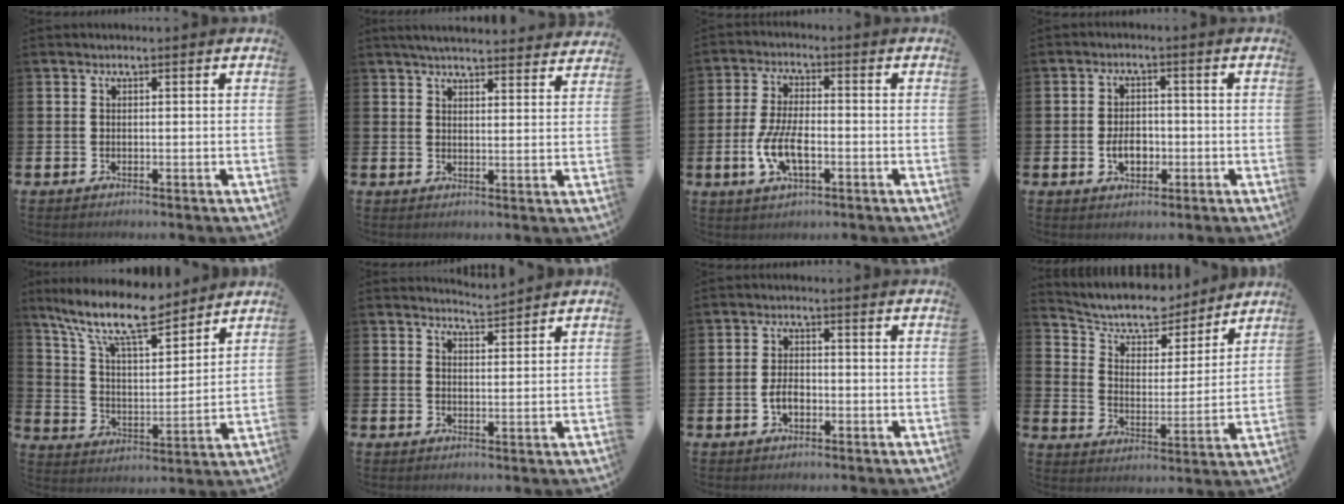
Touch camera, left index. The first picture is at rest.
{"total": 4.7, "force": [4.6, 0.4, 1.0], "torque": [-0.027, -0.024, 0.082]}
{"total": 6.6, "force": [-1.8, 2.8, 5.7], "torque": [-0.113, -0.001, -0.035]}
{"total": 3.6, "force": [-0.9, 2.5, 2.5], "torque": [-0.029, -0.005, -0.022]}
{"total": 12.3, "force": [10.2, 2.9, 6.2], "torque": [-0.141, -0.050, 0.180]}
{"total": 3.6, "force": [3.6, -0.1, 0.0], "torque": [0.003, -0.025, 0.063]}
{"total": 2.8, "force": [-0.7, 1.6, 2.1], "torque": [-0.030, 0.000, -0.017]}
{"total": 8.5, "force": [7.8, 2.9, 2.0], "torque": [-0.069, -0.058, 0.135]}